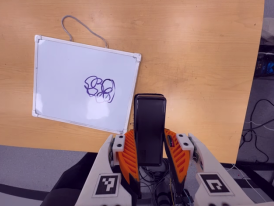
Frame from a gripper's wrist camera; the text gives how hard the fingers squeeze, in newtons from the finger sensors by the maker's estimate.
{"total": 5.0, "left": 3.2, "right": 6.8}